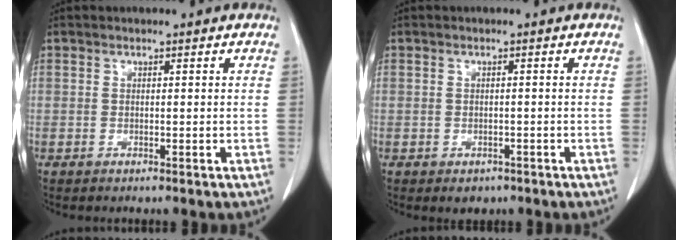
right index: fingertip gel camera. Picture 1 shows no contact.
{"total": 2.0, "force": [-1.2, 1.3, 0.7], "torque": [-0.007, 0.002, -0.008]}